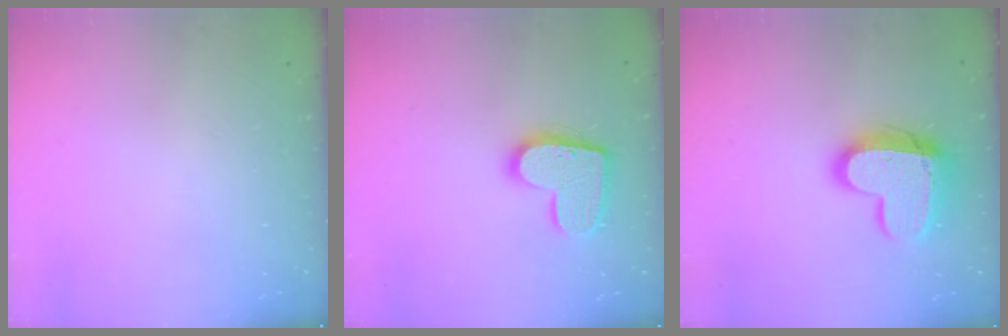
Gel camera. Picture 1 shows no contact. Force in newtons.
{"total": 15.7, "press": 15.6, "slide": 0.9}
{"total": 16.9, "press": 16.8, "slide": 1.4}